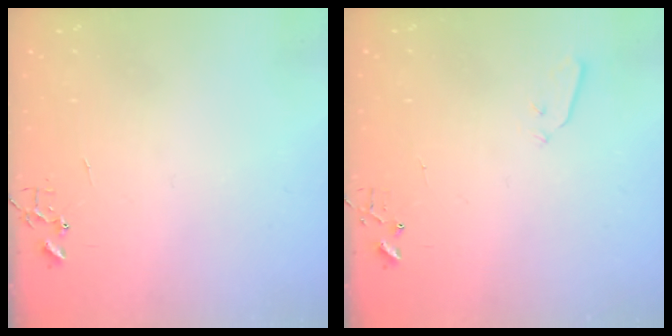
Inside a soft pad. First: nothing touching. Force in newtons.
{"total": 3.5, "press": 3.5, "slide": 0.6}